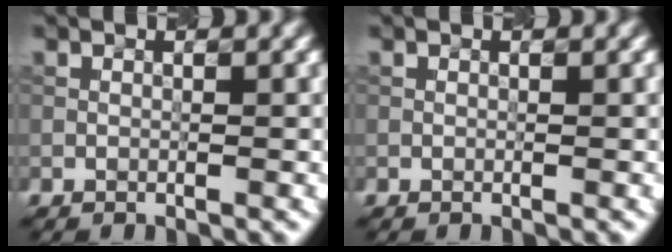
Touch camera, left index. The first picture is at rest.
{"total": 0.0}